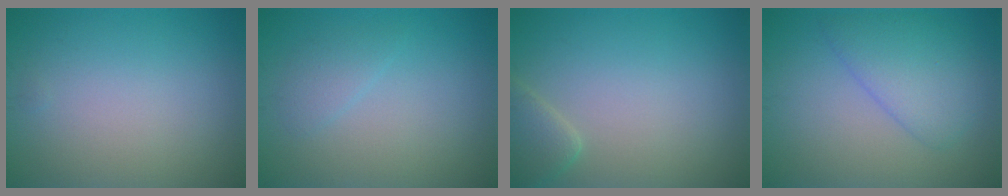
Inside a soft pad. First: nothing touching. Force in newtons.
{"total": 1.3, "press": 1.3, "slide": 0.1}
{"total": 2.2, "press": 2.2, "slide": 0.1}
{"total": 4.0, "press": 4.0, "slide": 0.2}